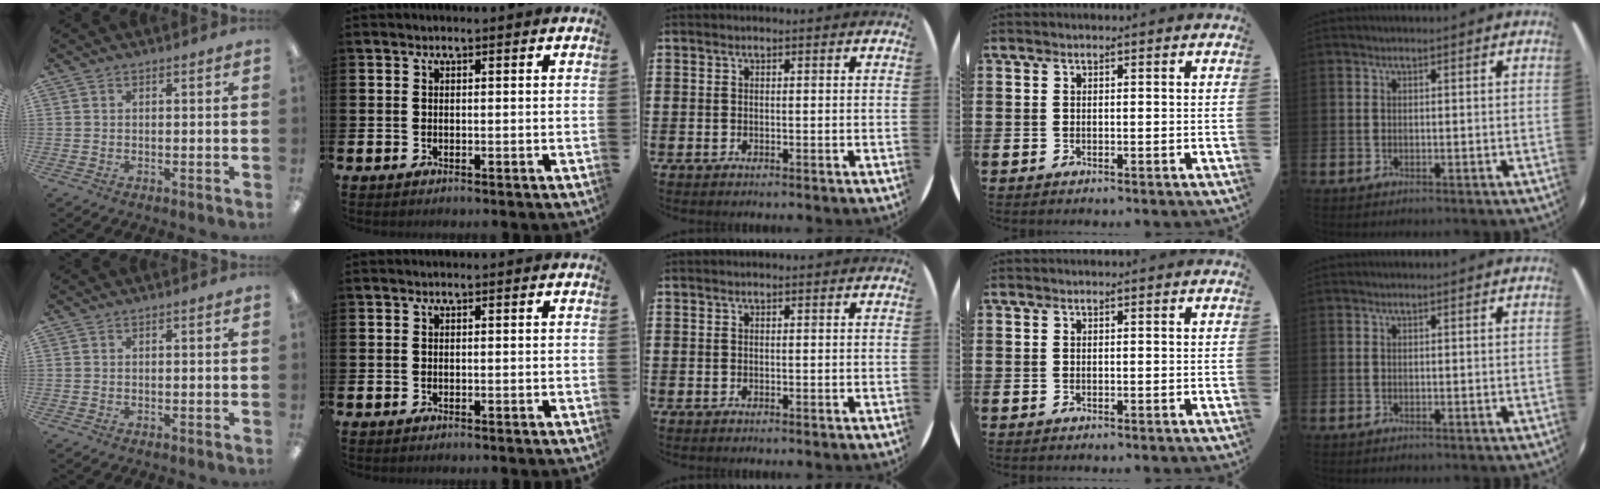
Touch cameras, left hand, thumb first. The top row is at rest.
{}